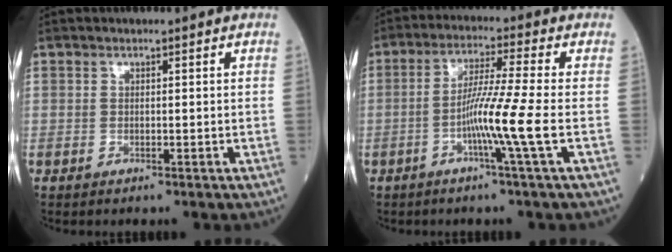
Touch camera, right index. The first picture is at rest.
{"total": 8.0, "force": [-2.4, -2.1, 7.4], "torque": [-0.138, -0.008, -0.050]}